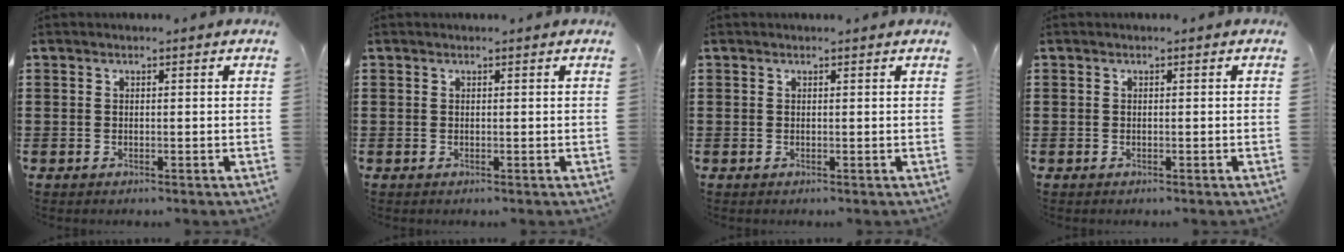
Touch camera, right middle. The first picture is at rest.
{"total": 0.0}
{"total": 0.0}
{"total": 0.0}